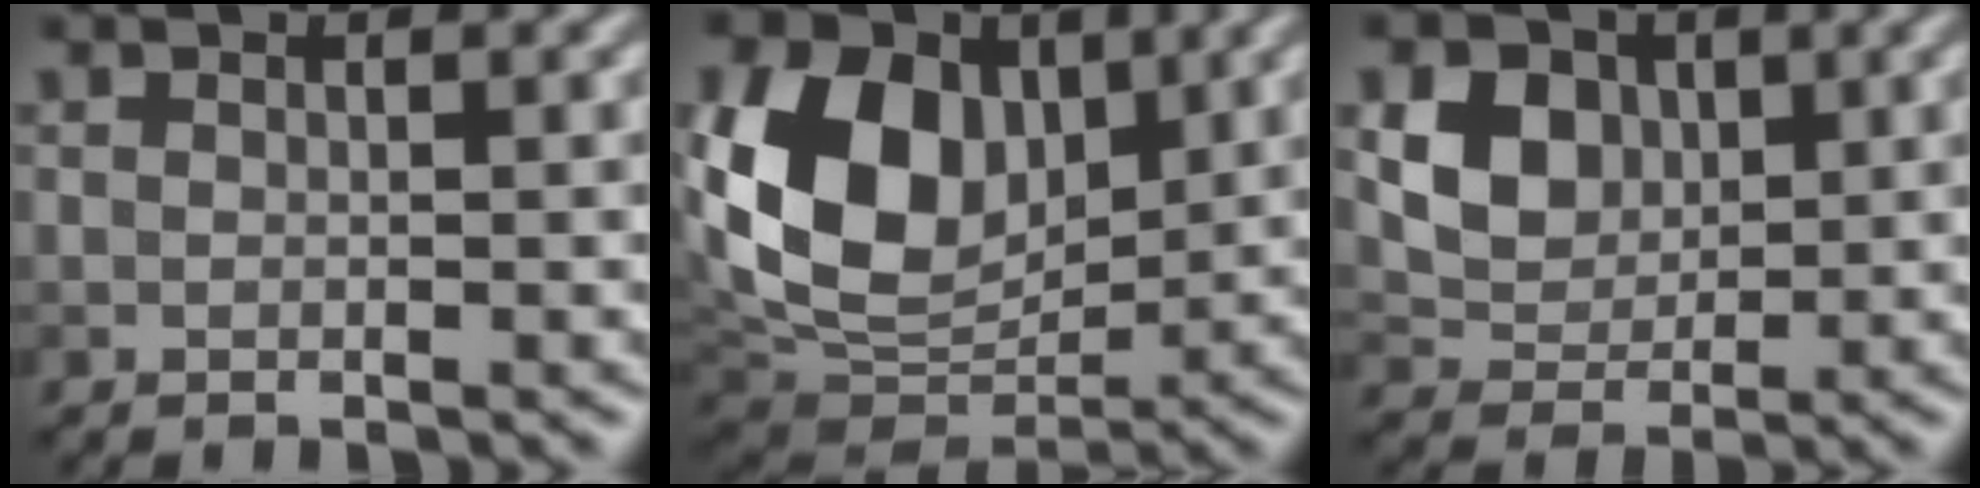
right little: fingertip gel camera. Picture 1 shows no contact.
{"total": 12.1, "force": [3.1, 8.6, 7.9], "torque": [-0.165, 0.005, 0.051]}
{"total": 8.2, "force": [3.3, 6.3, 4.1], "torque": [-0.087, 0.016, 0.056]}